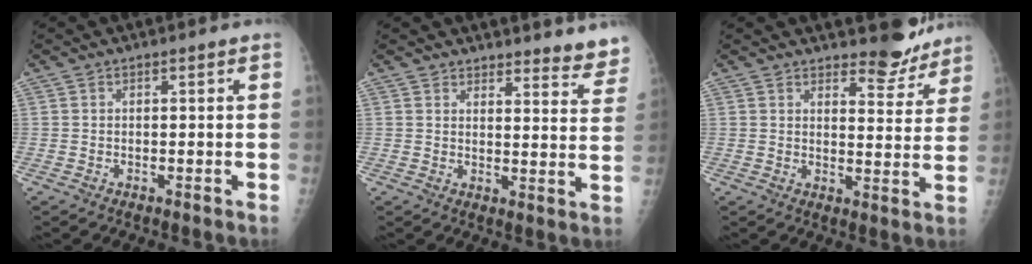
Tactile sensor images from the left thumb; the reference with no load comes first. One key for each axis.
{"total": 8.5, "fx": 8.0, "fy": 2.4, "fz": 1.4, "tx": 0.023, "ty": -0.058, "tz": 0.077}
{"total": 7.0, "fx": 6.5, "fy": 2.4, "fz": 1.4, "tx": 0.008, "ty": -0.059, "tz": 0.082}